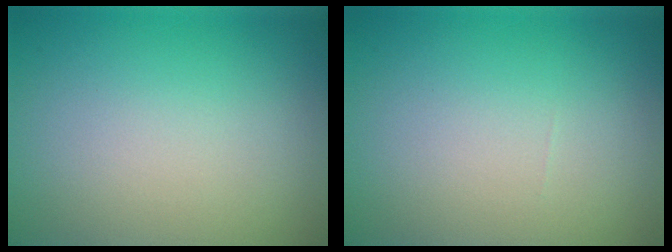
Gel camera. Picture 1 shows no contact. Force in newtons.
{"total": 0.0}